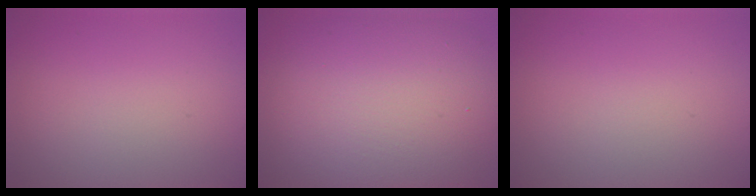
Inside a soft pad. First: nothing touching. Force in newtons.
{"total": 12.6, "press": 12.6, "slide": 0.9}
{"total": 0.0}